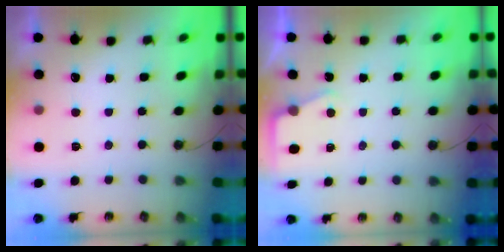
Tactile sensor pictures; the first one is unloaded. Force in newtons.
{"total": 3.2, "press": 3.1, "slide": 0.5}